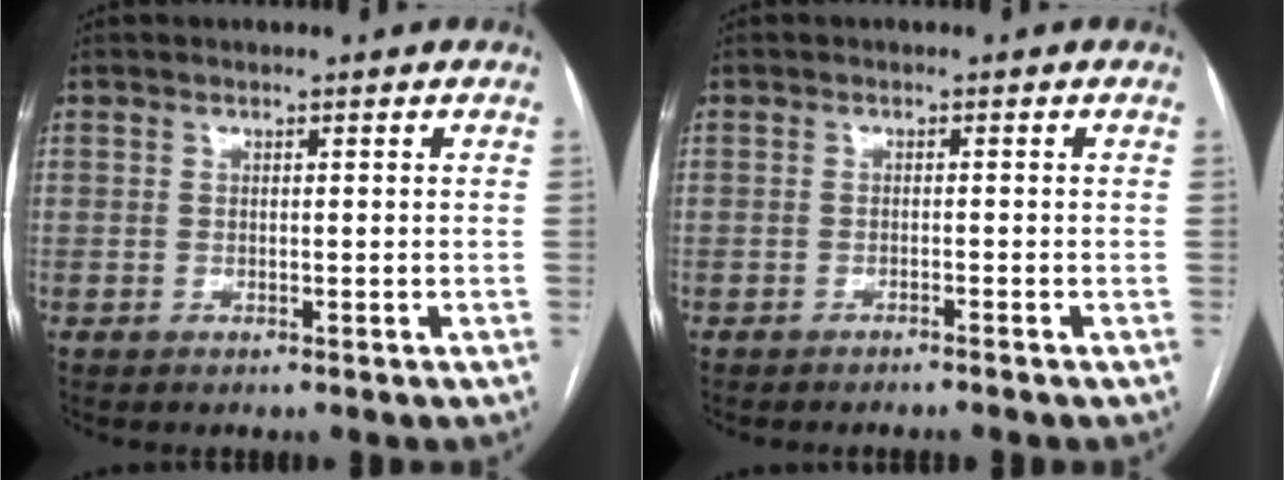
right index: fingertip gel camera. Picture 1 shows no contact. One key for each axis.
{"total": 1.5, "fx": -1.4, "fy": -0.4, "fz": 0.5, "tx": -0.006, "ty": 0.003, "tz": -0.020}